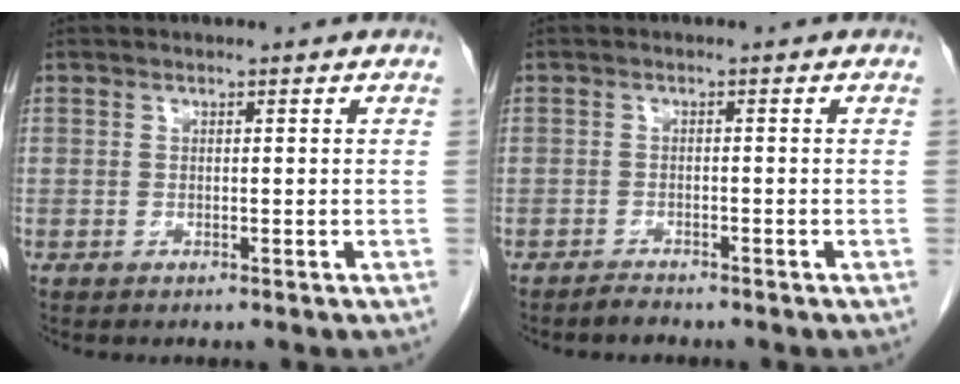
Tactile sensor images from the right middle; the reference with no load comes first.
{"total": 1.3, "force": [-1.3, 0.2, 0.2], "torque": [-0.004, -0.002, -0.020]}